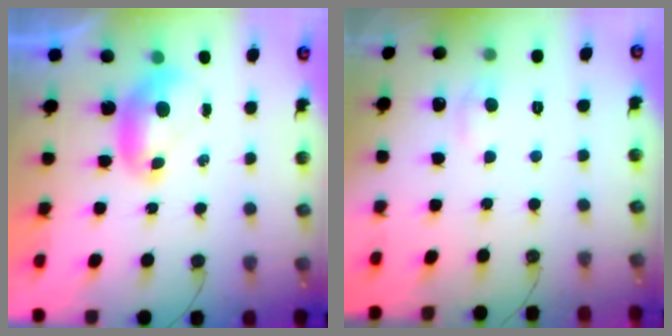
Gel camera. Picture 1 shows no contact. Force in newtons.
{"total": 1.1, "press": 0.8, "slide": 0.8}